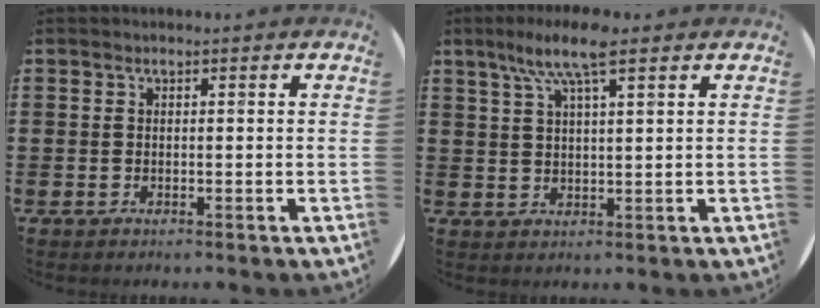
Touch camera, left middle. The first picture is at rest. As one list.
[{"total": 7.1, "force": [4.7, 1.2, 5.2], "torque": [-0.112, 0.003, 0.081]}]